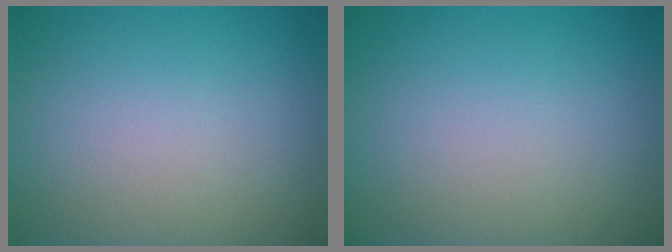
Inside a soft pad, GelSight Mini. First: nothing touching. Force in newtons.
{"total": 0.0}